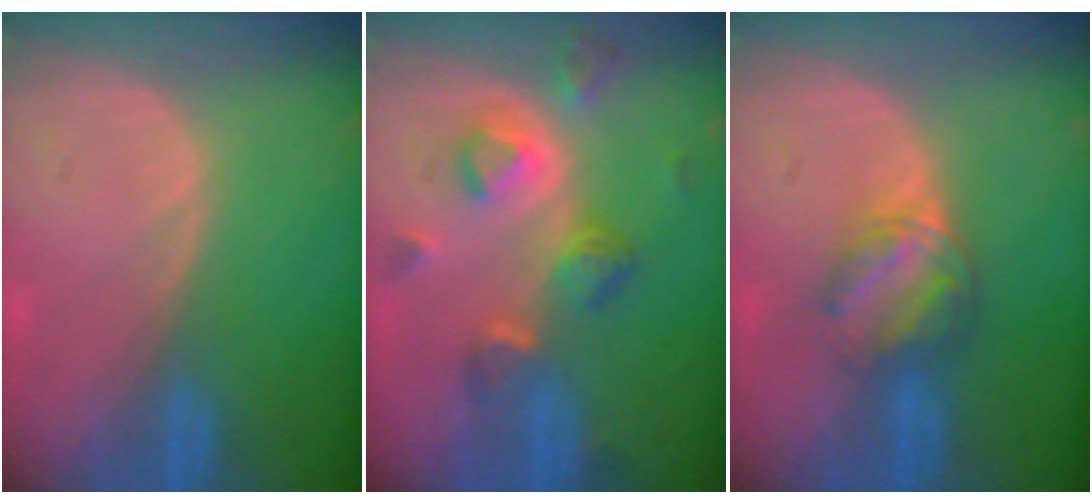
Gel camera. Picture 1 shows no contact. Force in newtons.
{"total": 8.2, "press": 7.3, "slide": 3.7}
{"total": 6.3, "press": 5.4, "slide": 3.2}